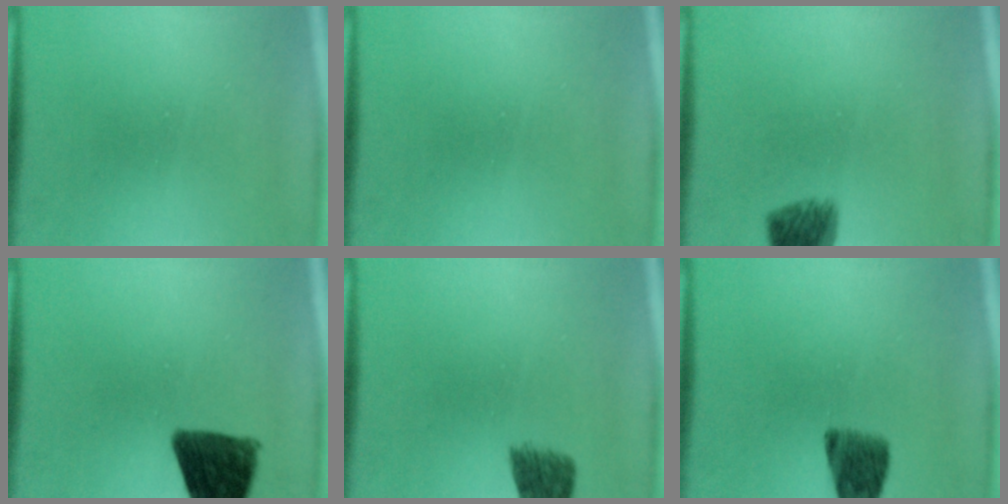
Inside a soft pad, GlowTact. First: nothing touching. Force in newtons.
{"total": 0.0}
{"total": 6.7}
{"total": 11.4}
{"total": 5.1}
{"total": 5.4}